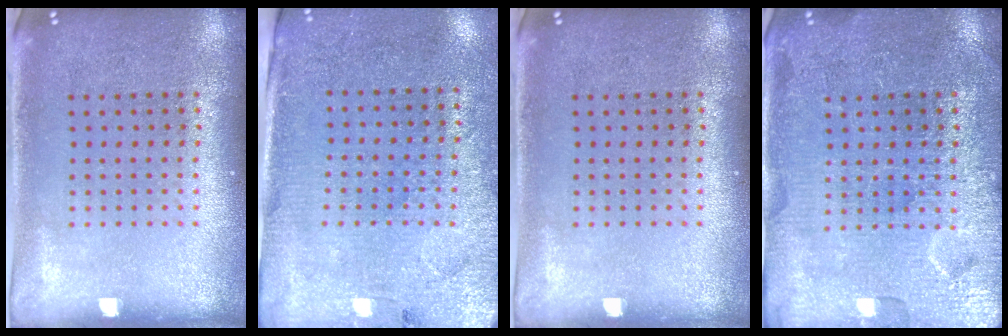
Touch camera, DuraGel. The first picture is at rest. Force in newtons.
{"total": 2.8, "press": 2.6, "slide": 1.2}
{"total": 0.0}
{"total": 3.8, "press": 3.8, "slide": 0.7}